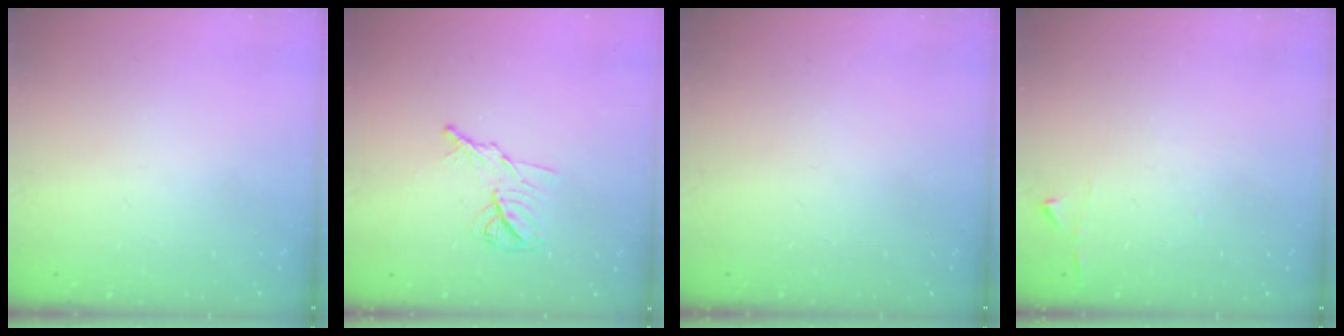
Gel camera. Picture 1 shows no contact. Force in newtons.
{"total": 10.0, "press": 10.0, "slide": 0.1}
{"total": 0.0}
{"total": 2.9, "press": 2.9, "slide": 0.3}